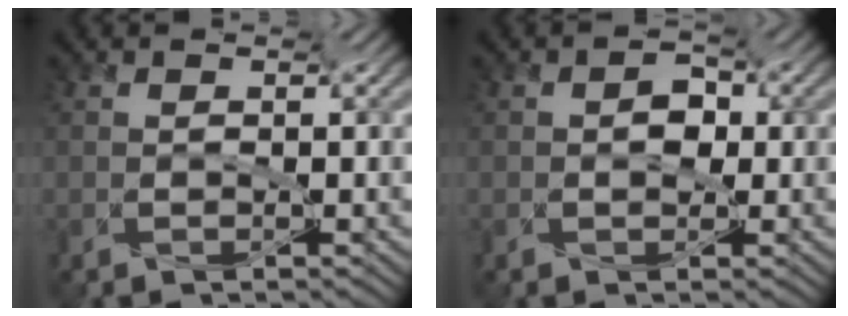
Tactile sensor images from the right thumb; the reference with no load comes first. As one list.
[{"total": 2.0, "force": [-0.3, 1.3, 1.5], "torque": [-0.013, 0.005, -0.010]}]